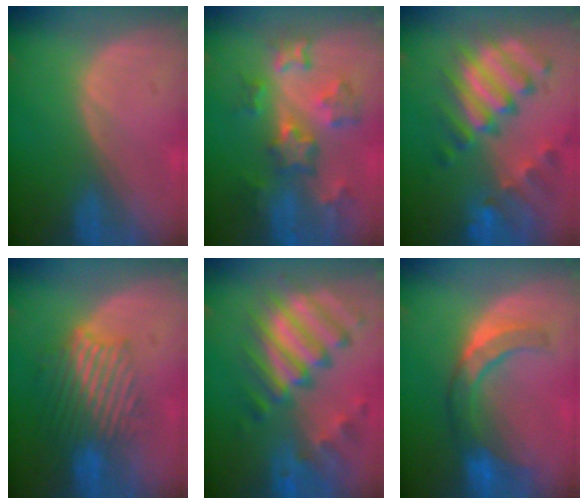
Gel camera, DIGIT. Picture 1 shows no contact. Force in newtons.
{"total": 8.8, "press": 7.8, "slide": 4.0}
{"total": 11.3, "press": 9.8, "slide": 5.8}
{"total": 9.4, "press": 8.3, "slide": 4.3}
{"total": 11.4, "press": 9.9, "slide": 5.8}
{"total": 7.5, "press": 7.3, "slide": 1.8}